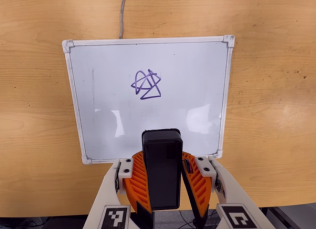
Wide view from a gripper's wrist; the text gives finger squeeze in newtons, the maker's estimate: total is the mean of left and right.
{"total": 9.7, "left": 10.1, "right": 9.3}